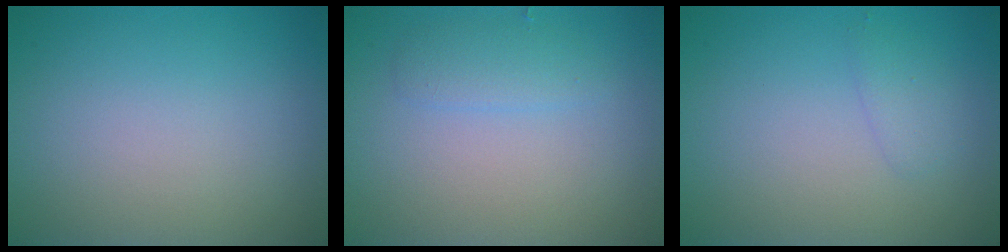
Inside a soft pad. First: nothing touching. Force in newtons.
{"total": 1.7, "press": 1.7, "slide": 0.2}
{"total": 1.2, "press": 1.2, "slide": 0.1}